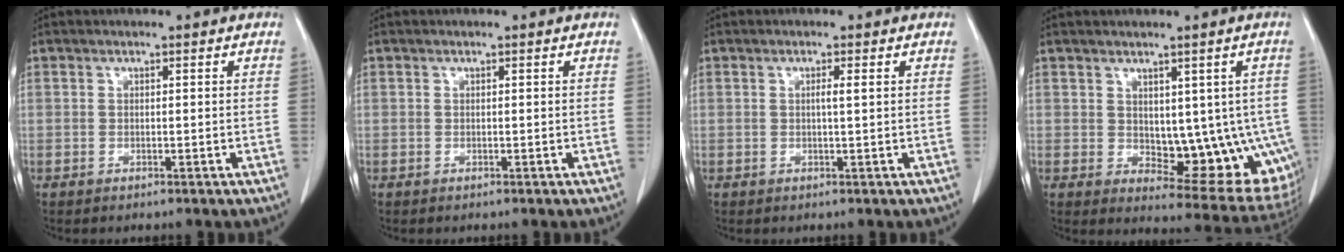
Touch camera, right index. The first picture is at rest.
{"total": 0.0}
{"total": 1.2, "force": [0.2, -0.2, 1.1], "torque": [-0.021, 0.001, 0.003]}
{"total": 12.9, "force": [-0.9, 6.6, 11.0], "torque": [-0.114, -0.005, 0.005]}